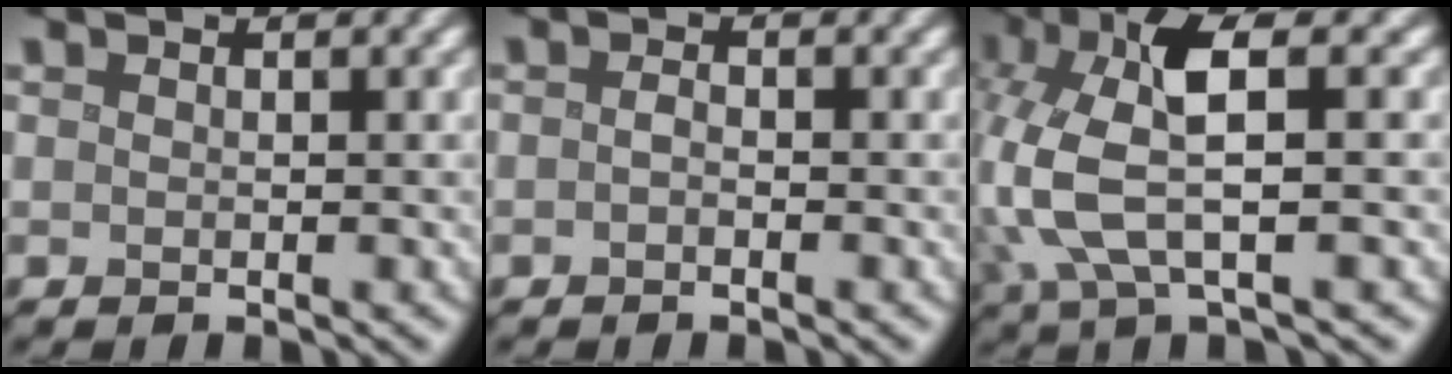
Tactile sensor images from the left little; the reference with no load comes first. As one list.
[{"total": 0.8, "force": [-0.4, 0.3, 0.6], "torque": [-0.015, 0.000, -0.009]}, {"total": 7.3, "force": [0.8, 2.2, 6.9], "torque": [-0.169, 0.002, 0.019]}]